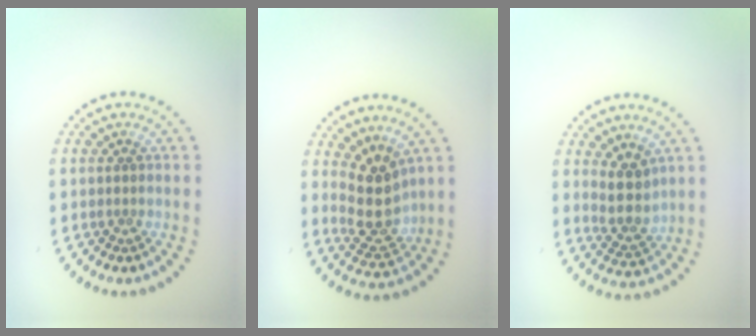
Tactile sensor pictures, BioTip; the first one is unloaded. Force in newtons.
{"total": 4.1, "press": 3.6, "slide": 1.9}
{"total": 3.0, "press": 2.6, "slide": 1.6}